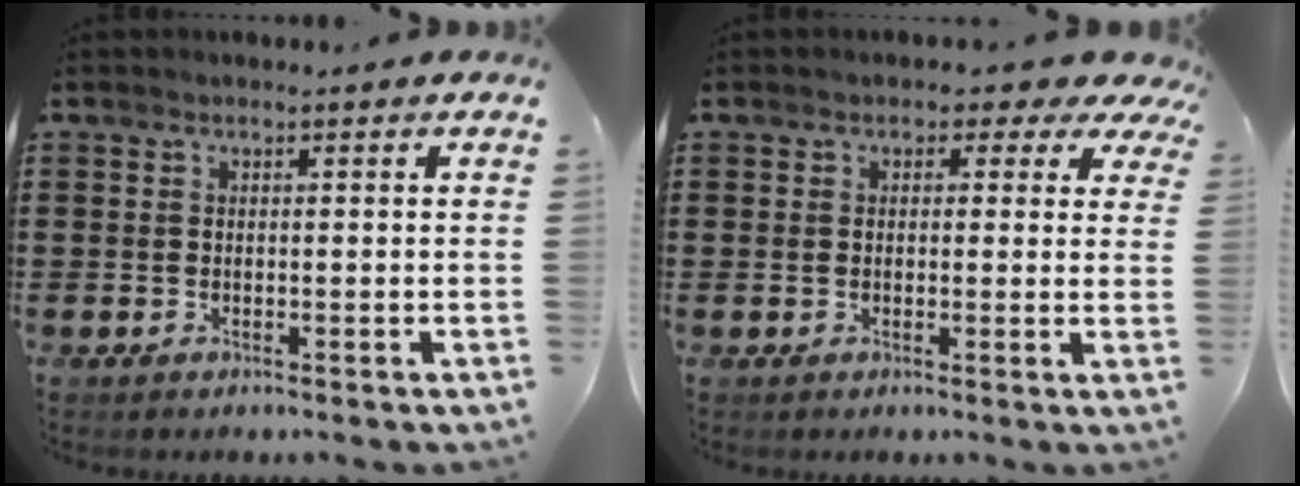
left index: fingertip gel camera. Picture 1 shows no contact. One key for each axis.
{"total": 2.6, "fx": 1.4, "fy": 1.5, "fz": 1.6, "tx": -0.025, "ty": -0.002, "tz": 0.018}